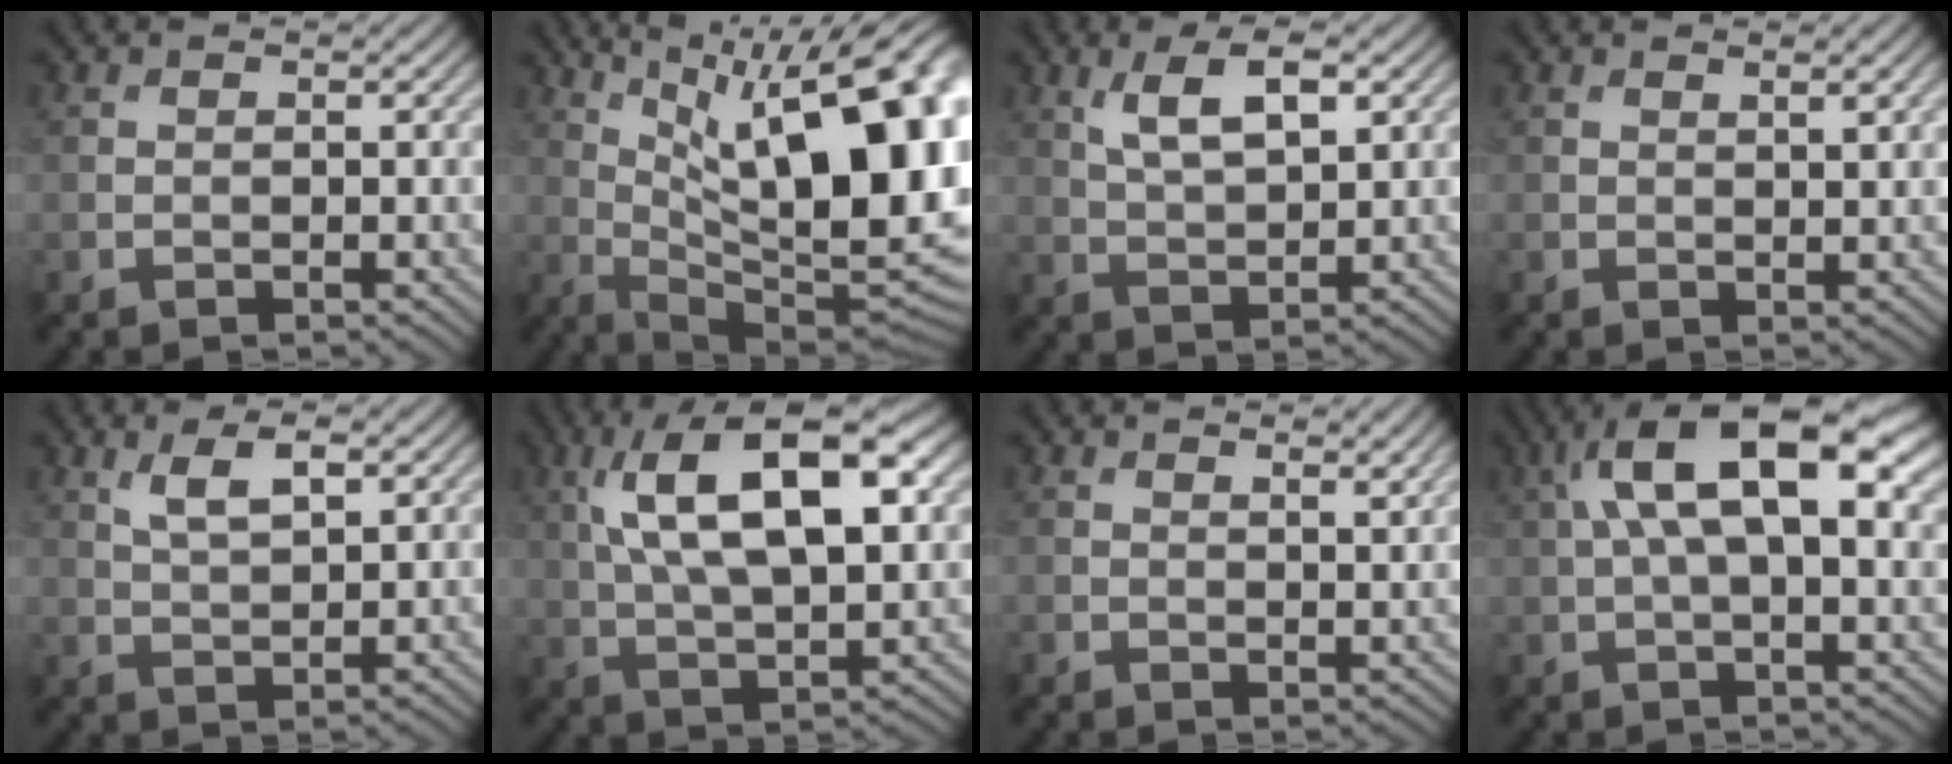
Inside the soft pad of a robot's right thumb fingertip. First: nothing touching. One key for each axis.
{"total": 20.4, "fx": 5.3, "fy": 7.7, "fz": 18.1, "tx": -0.240, "ty": 0.028, "tz": 0.083}
{"total": 6.2, "fx": 2.8, "fy": 2.3, "fz": 5.0, "tx": -0.098, "ty": 0.001, "tz": 0.054}
{"total": 1.5, "fx": 0.9, "fy": 0.2, "fz": 1.2, "tx": -0.021, "ty": 0.001, "tz": 0.018}
{"total": 4.1, "fx": 2.0, "fy": 1.5, "fz": 3.2, "tx": -0.071, "ty": 0.002, "tz": 0.042}
{"total": 15.5, "fx": 5.1, "fy": 6.2, "fz": 13.2, "tx": -0.239, "ty": 0.019, "tz": 0.081}
{"total": 2.1, "fx": 1.4, "fy": 0.4, "fz": 1.5, "tx": -0.023, "ty": -0.005, "tz": 0.027}
{"total": 13.7, "fx": 3.6, "fy": 5.7, "fz": 11.9, "tx": -0.203, "ty": 0.019, "tz": 0.055}